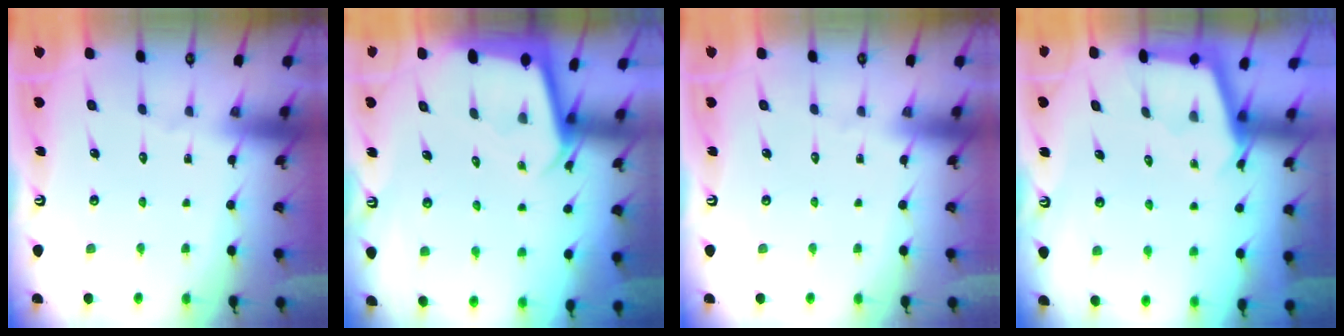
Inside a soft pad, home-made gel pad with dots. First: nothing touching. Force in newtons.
{"total": 2.2, "press": 2.2, "slide": 0.1}
{"total": 0.0}
{"total": 2.5, "press": 2.5, "slide": 0.1}